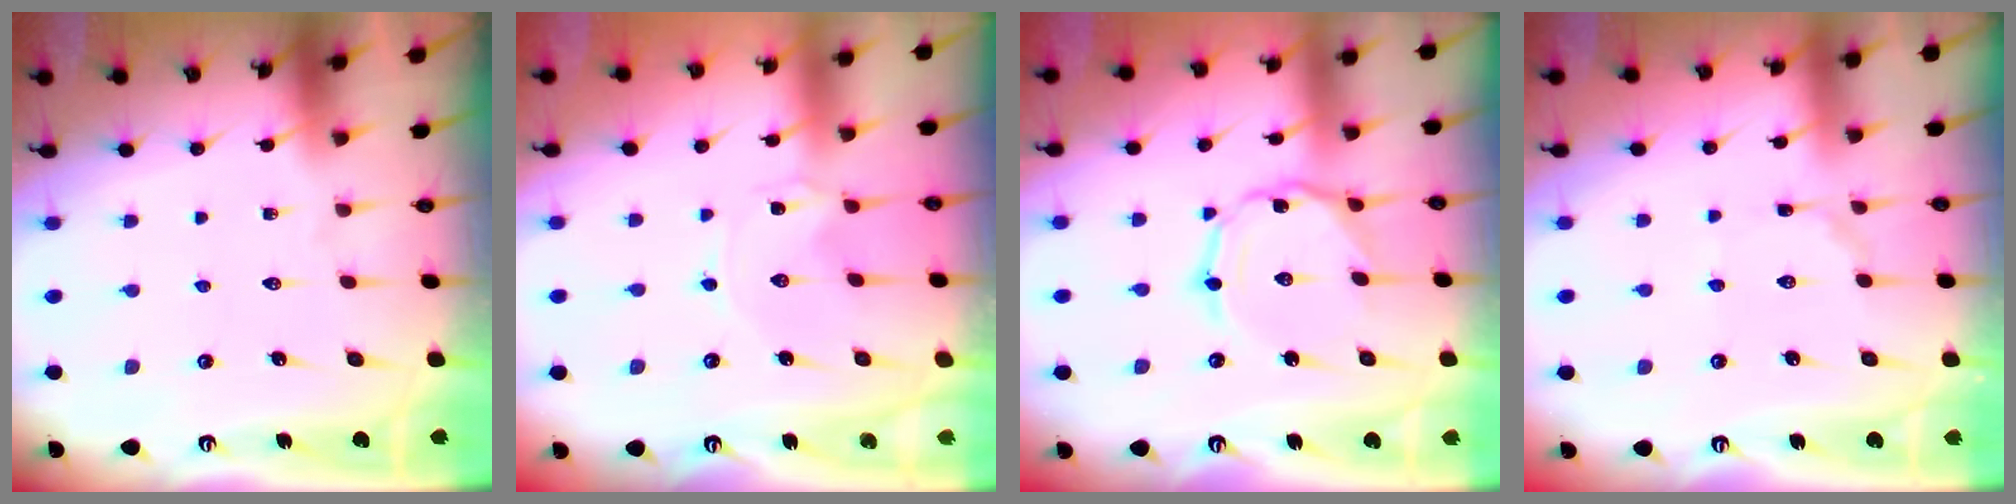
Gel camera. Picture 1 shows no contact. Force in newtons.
{"total": 0.0}
{"total": 4.2, "press": 4.2, "slide": 0.4}
{"total": 3.0, "press": 2.9, "slide": 0.3}